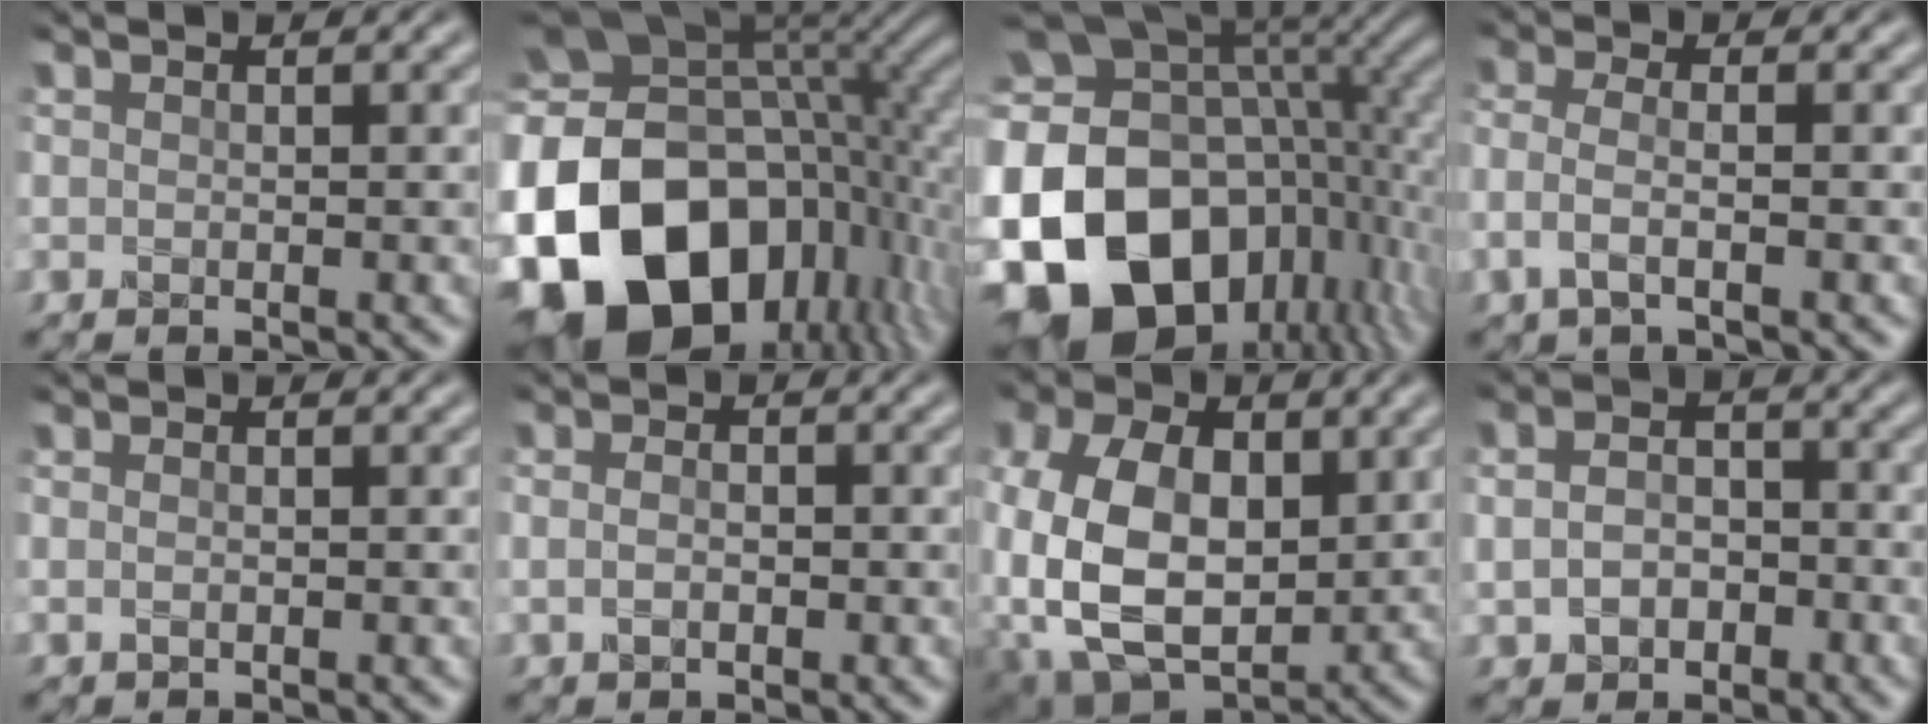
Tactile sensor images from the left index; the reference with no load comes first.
{"total": 21.0, "force": [-6.2, 15.1, 13.2], "torque": [-0.295, -0.034, -0.093]}
{"total": 21.4, "force": [-4.3, 16.2, 13.3], "torque": [-0.282, -0.024, -0.065]}
{"total": 2.6, "force": [-0.9, 0.8, 2.3], "torque": [-0.053, 0.002, -0.029]}
{"total": 0.7, "force": [0.0, 0.4, 0.6], "torque": [-0.014, -0.001, 0.000]}
{"total": 1.9, "force": [-0.1, 1.3, 1.3], "torque": [-0.021, 0.003, -0.006]}
{"total": 10.2, "force": [0.2, 7.0, 7.4], "torque": [-0.163, 0.003, 0.000]}
{"total": 3.5, "force": [-0.6, 2.7, 2.2], "torque": [-0.048, -0.001, -0.014]}